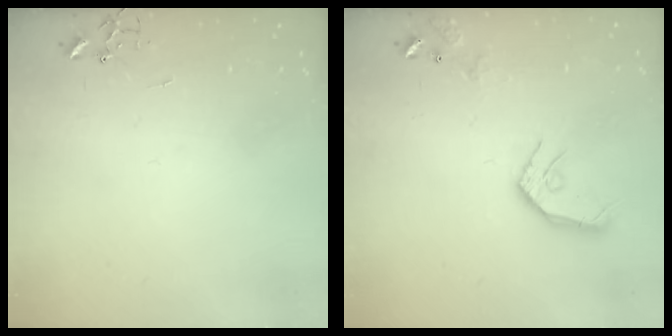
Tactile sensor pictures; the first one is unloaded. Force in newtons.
{"total": 12.7, "press": 12.6, "slide": 1.6}